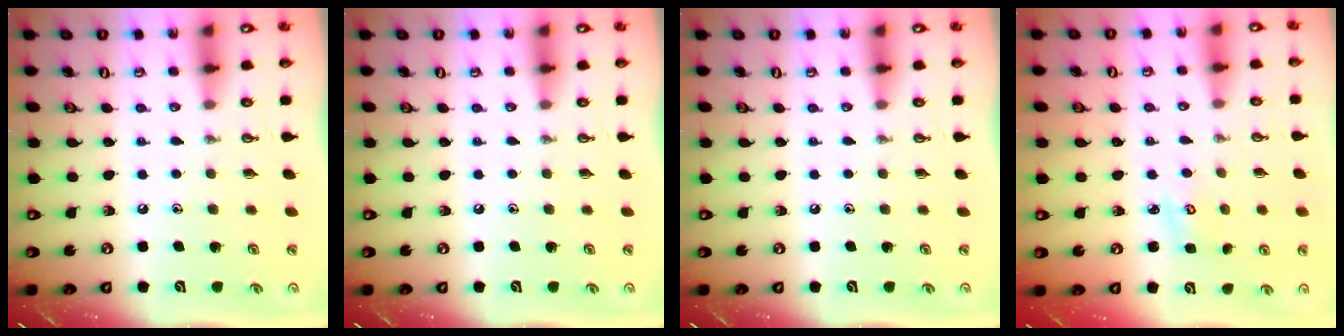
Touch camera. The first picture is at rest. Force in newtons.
{"total": 0.0}
{"total": 0.0}
{"total": 2.3, "press": 2.2, "slide": 0.3}